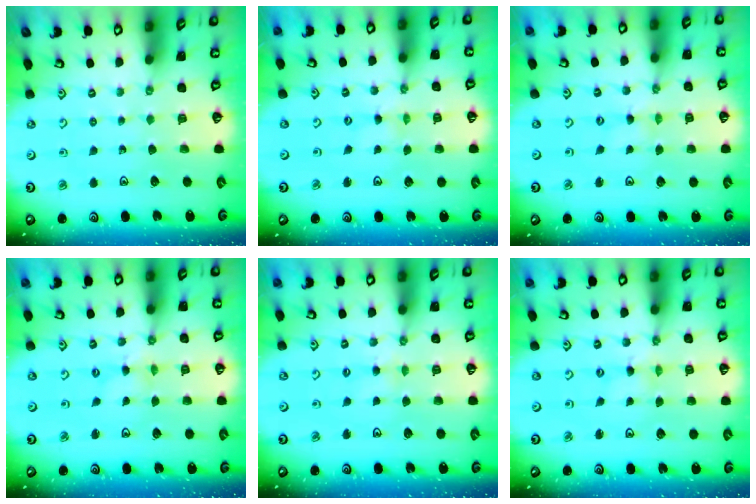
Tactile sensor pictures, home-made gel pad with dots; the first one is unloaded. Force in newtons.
{"total": 0.7, "press": 0.7, "slide": 0.1}
{"total": 0.0}
{"total": 0.0}
{"total": 3.0, "press": 3.0, "slide": 0.4}
{"total": 0.0}